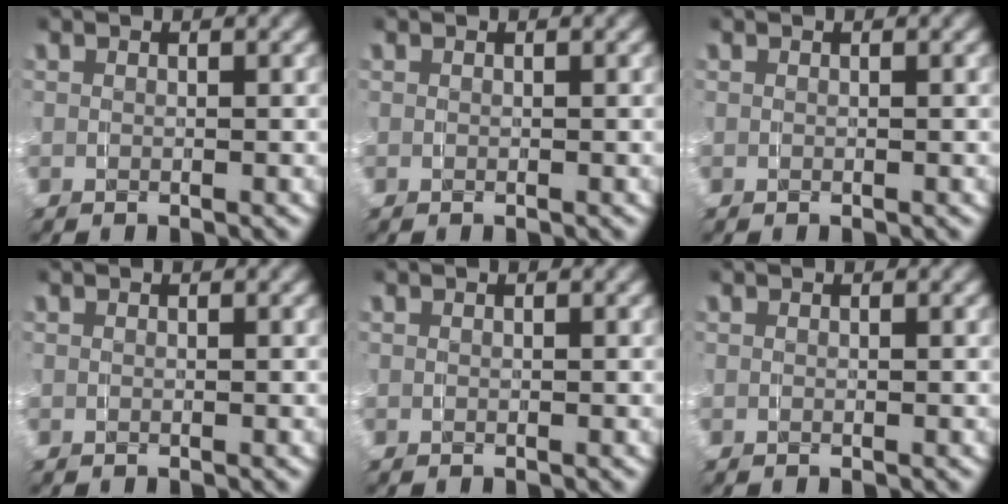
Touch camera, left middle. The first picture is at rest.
{"total": 0.0}
{"total": 0.0}
{"total": 0.0}
{"total": 0.0}
{"total": 0.0}